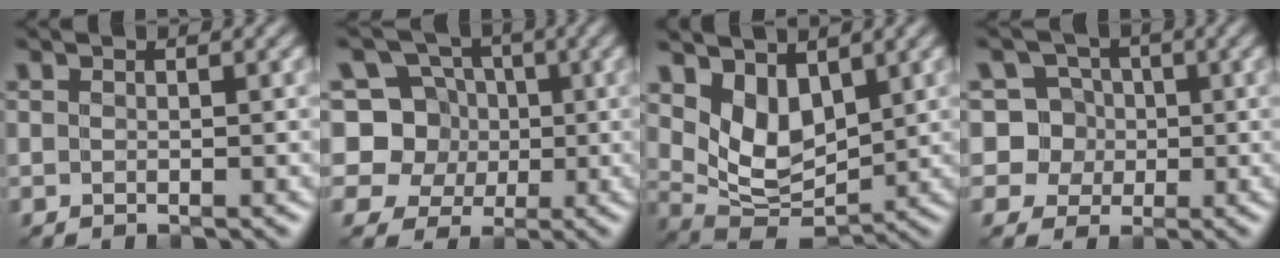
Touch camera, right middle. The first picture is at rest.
{"total": 6.9, "force": [1.6, 6.2, 2.5], "torque": [-0.035, 0.016, -0.001]}
{"total": 5.2, "force": [2.2, 3.1, 3.4], "torque": [-0.074, -0.020, 0.043]}
{"total": 6.9, "force": [0.8, 6.7, 1.6], "torque": [-0.029, 0.031, 0.006]}